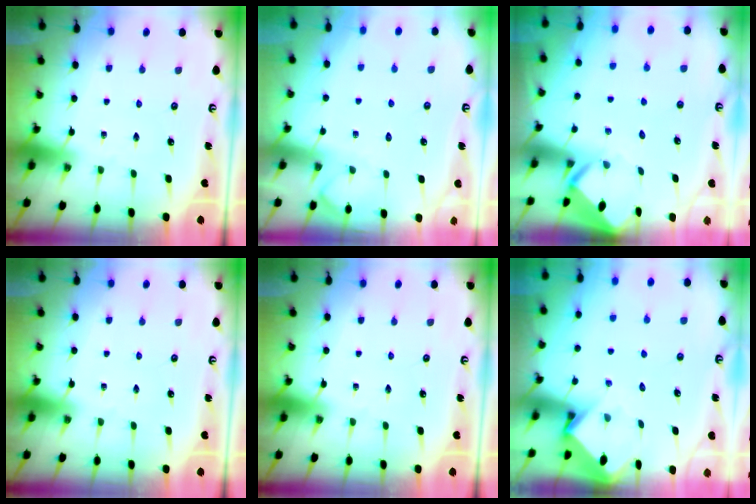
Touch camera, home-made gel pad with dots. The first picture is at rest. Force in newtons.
{"total": 4.2, "press": 4.1, "slide": 0.6}
{"total": 3.5, "press": 3.5, "slide": 0.2}
{"total": 0.0}
{"total": 0.0}
{"total": 3.4, "press": 3.4, "slide": 0.3}